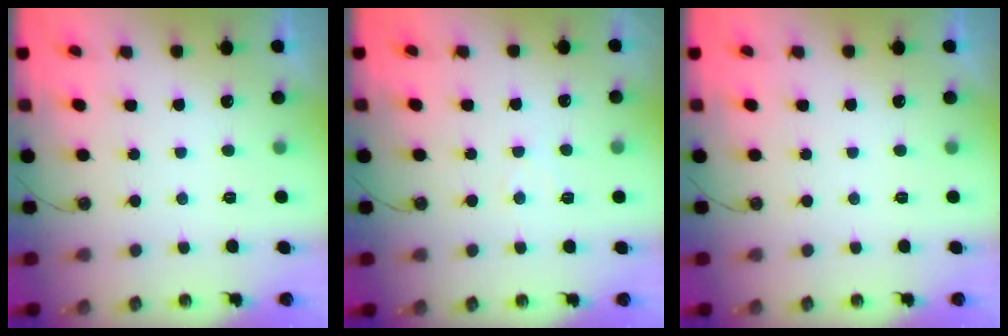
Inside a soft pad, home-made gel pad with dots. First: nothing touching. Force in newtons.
{"total": 4.8, "press": 4.8, "slide": 0.7}
{"total": 0.0}